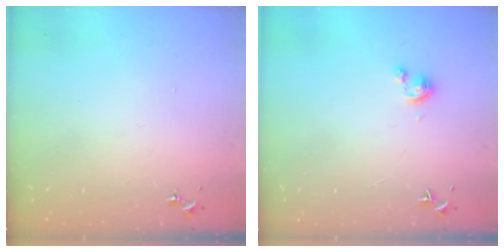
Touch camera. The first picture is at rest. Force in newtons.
{"total": 2.8, "press": 2.8, "slide": 0.3}